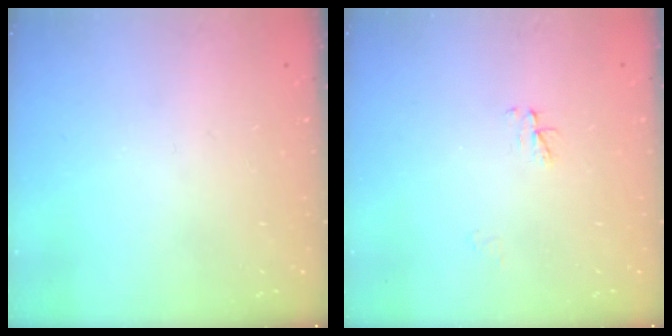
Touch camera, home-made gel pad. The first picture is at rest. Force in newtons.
{"total": 3.0, "press": 3.0, "slide": 0.4}